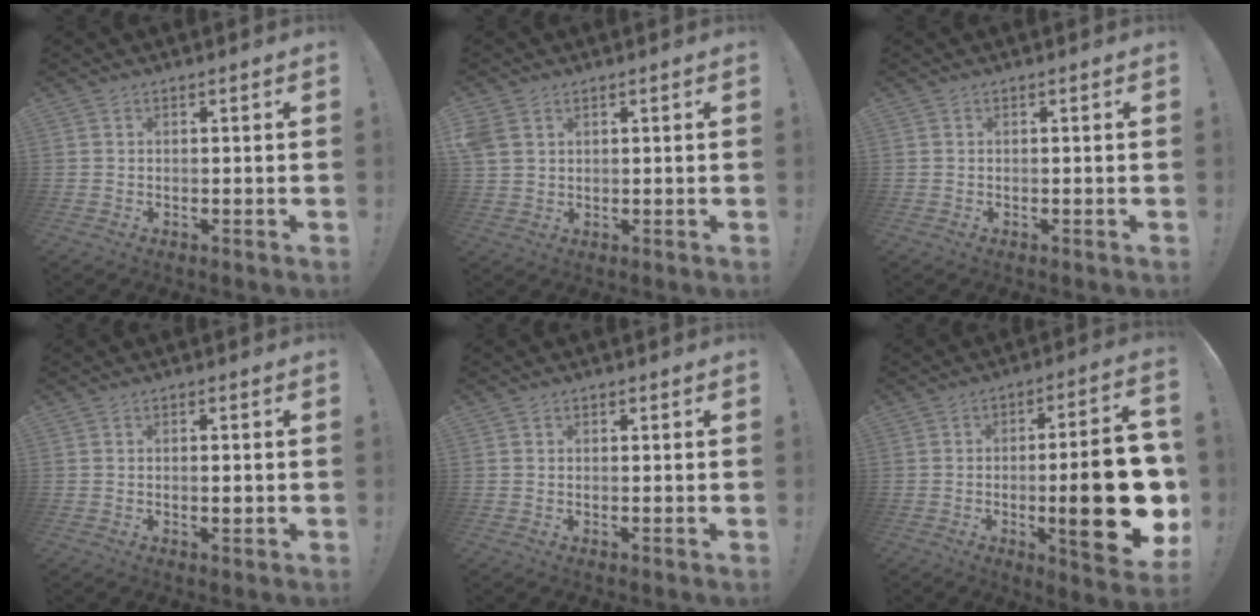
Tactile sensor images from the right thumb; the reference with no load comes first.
{"total": 4.7, "force": [2.5, 3.2, 2.3], "torque": [-0.040, -0.003, 0.052]}
{"total": 0.0}
{"total": 1.4, "force": [-0.1, 0.4, 1.3], "torque": [-0.013, -0.005, -0.004]}
{"total": 0.7, "force": [0.5, 0.4, 0.0], "torque": [0.006, -0.001, 0.008]}
{"total": 23.9, "force": [-3.5, 5.9, 22.9], "torque": [-0.331, -0.002, -0.045]}